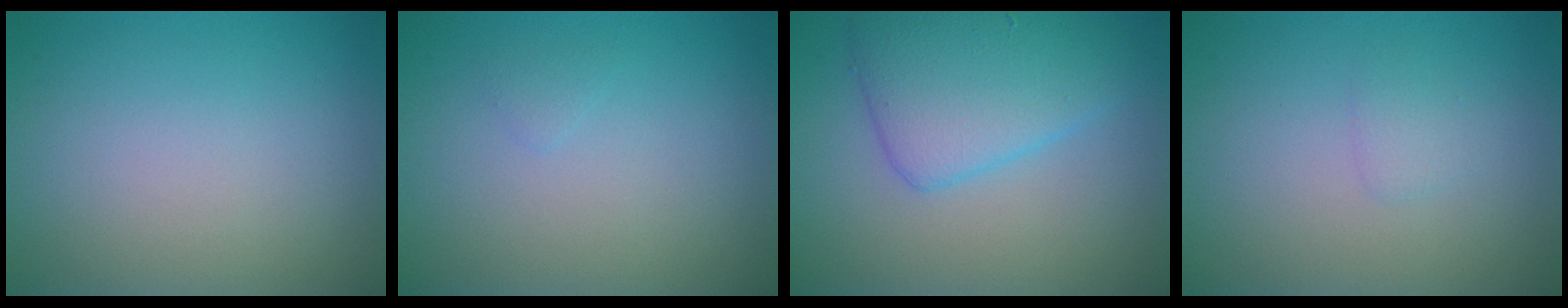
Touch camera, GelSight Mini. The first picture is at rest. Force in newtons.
{"total": 0.5, "press": 0.5, "slide": 0.1}
{"total": 5.3, "press": 5.3, "slide": 0.2}
{"total": 0.9, "press": 0.9, "slide": 0.1}